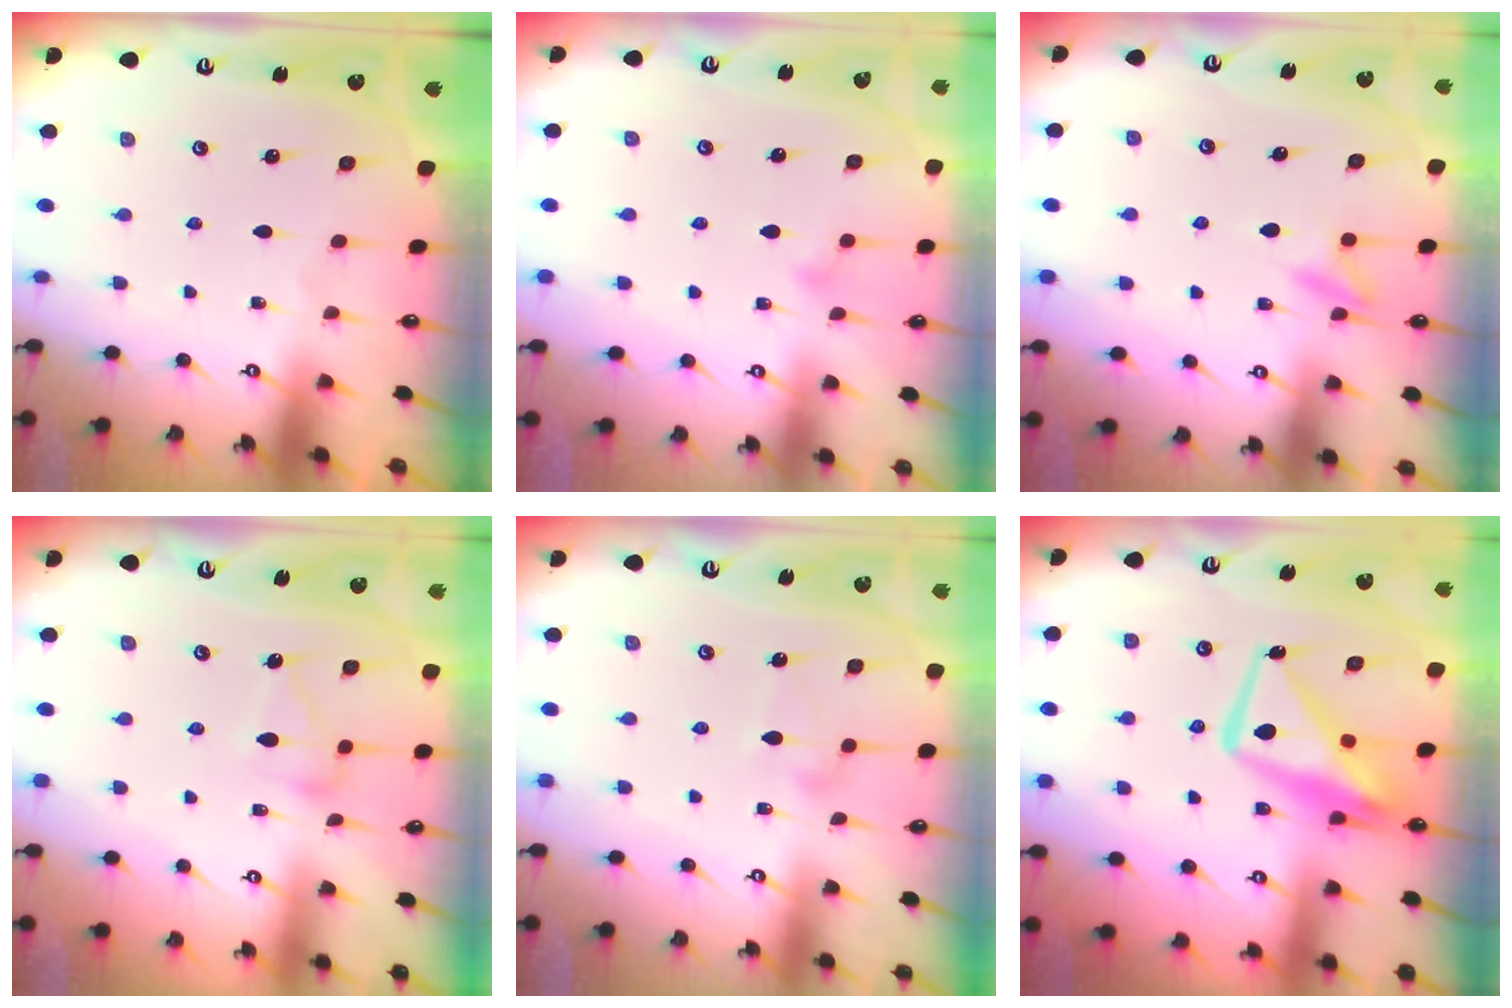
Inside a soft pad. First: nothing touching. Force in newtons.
{"total": 8.3, "press": 8.3, "slide": 0.7}
{"total": 7.8, "press": 7.8, "slide": 0.8}
{"total": 10.6, "press": 10.6, "slide": 0.6}
{"total": 8.4, "press": 8.4, "slide": 0.3}
{"total": 12.1, "press": 12.0, "slide": 1.3}